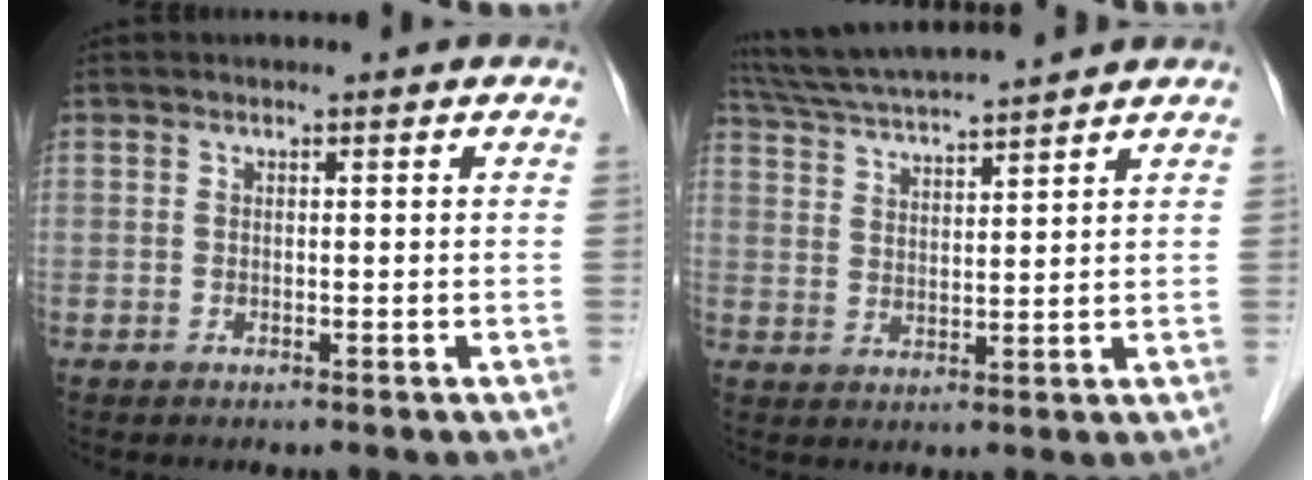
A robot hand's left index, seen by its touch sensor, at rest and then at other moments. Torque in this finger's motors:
{"motor_torque": [0.36, -0.41, 0.11, 0.04]}